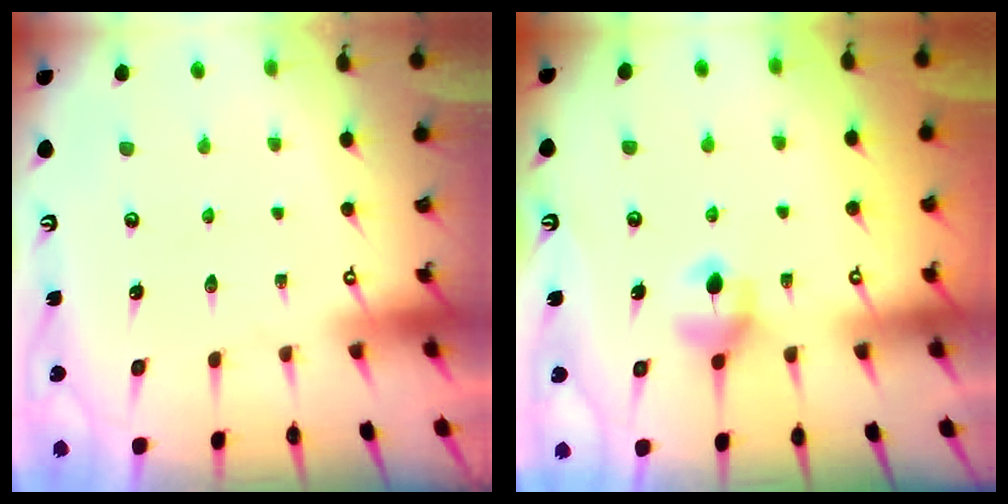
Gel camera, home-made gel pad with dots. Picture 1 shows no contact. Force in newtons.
{"total": 5.9, "press": 5.9, "slide": 0.6}